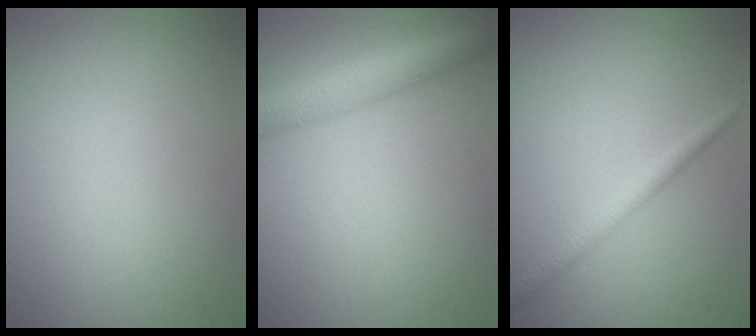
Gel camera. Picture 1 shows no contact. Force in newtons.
{"total": 6.1, "press": 6.1, "slide": 0.2}
{"total": 1.6, "press": 1.6, "slide": 0.1}